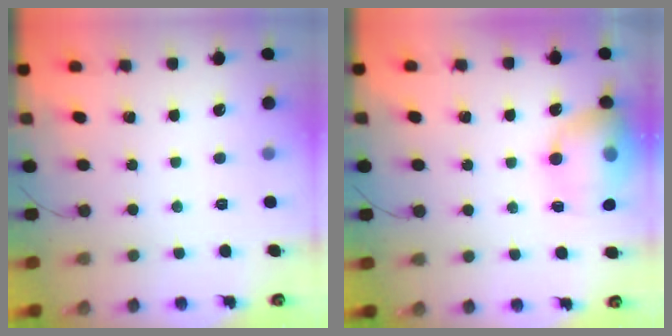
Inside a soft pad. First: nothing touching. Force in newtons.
{"total": 16.2, "press": 16.1, "slide": 2.0}